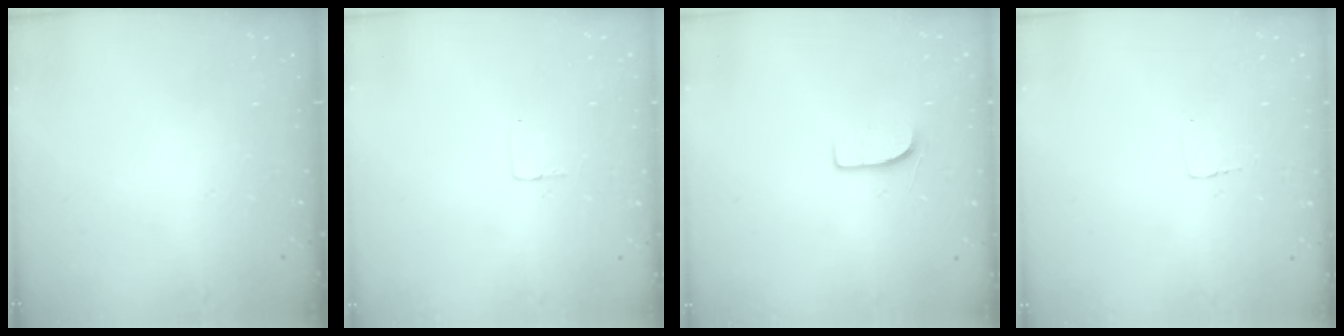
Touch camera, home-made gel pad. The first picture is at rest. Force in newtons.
{"total": 2.5, "press": 2.5, "slide": 0.1}
{"total": 7.1, "press": 7.1, "slide": 0.6}
{"total": 2.3, "press": 2.3, "slide": 0.1}